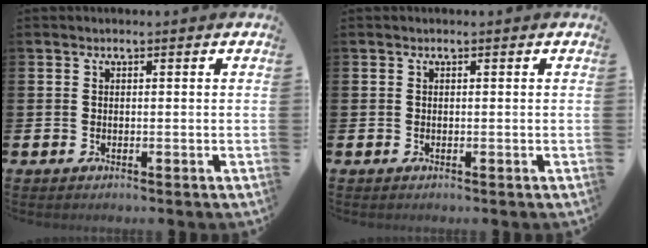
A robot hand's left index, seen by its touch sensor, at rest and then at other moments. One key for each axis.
{"total": 0.0}